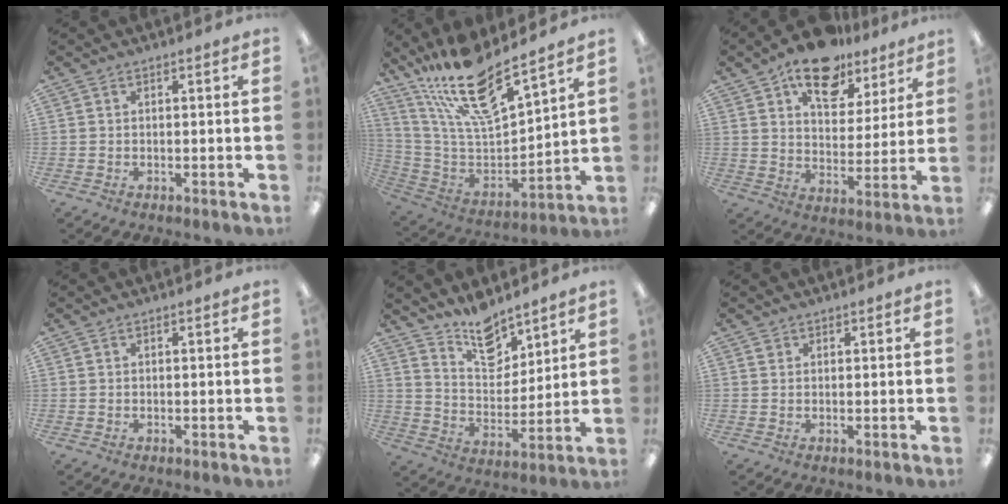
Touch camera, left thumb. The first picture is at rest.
{"total": 19.8, "force": [15.7, 5.1, 10.9], "torque": [-0.213, -0.108, 0.274]}
{"total": 15.5, "force": [10.8, 8.4, 7.3], "torque": [-0.109, -0.055, 0.190]}
{"total": 0.0}
{"total": 11.9, "force": [9.8, 5.3, 4.1], "torque": [-0.059, -0.068, 0.181]}
{"total": 0.9, "force": [0.7, 0.6, 0.1], "torque": [0.007, -0.002, 0.011]}